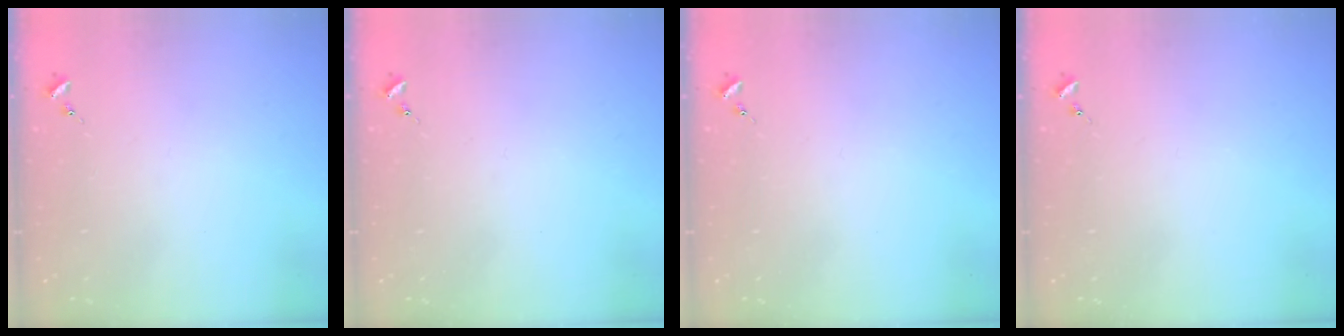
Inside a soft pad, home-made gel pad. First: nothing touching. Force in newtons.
{"total": 0.0}
{"total": 0.0}
{"total": 0.0}